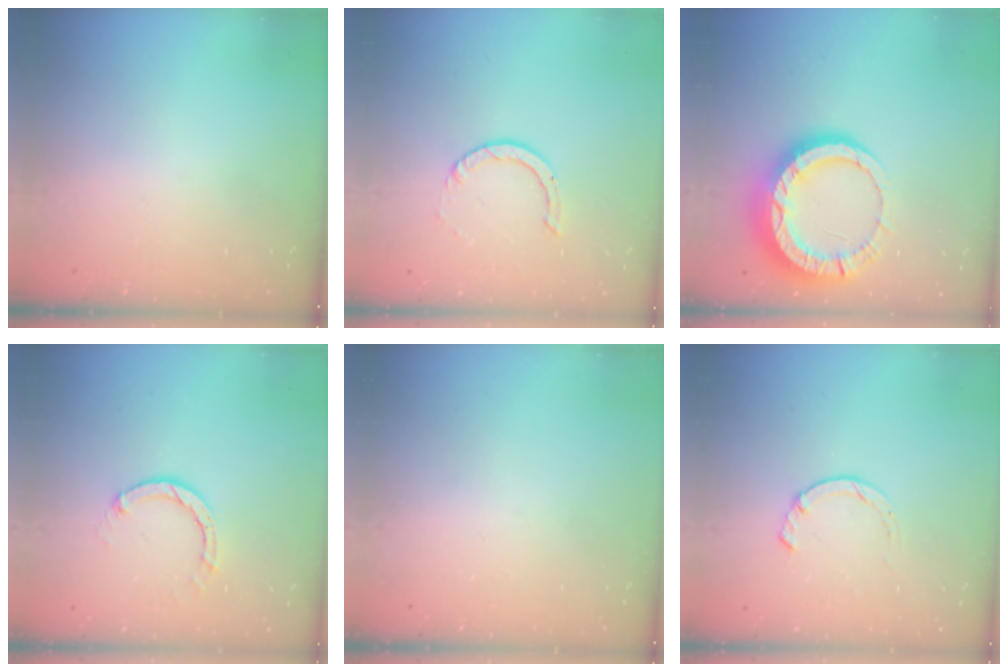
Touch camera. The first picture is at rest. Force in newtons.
{"total": 2.2, "press": 2.2, "slide": 0.2}
{"total": 13.8, "press": 13.7, "slide": 1.3}
{"total": 3.0, "press": 3.0, "slide": 0.4}
{"total": 0.0}
{"total": 3.0, "press": 3.0, "slide": 0.4}